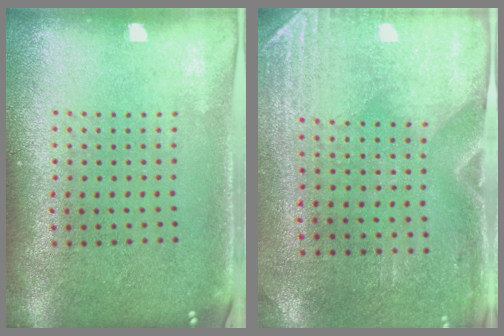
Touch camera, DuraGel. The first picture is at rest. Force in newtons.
{"total": 2.9, "press": 2.5, "slide": 1.5}